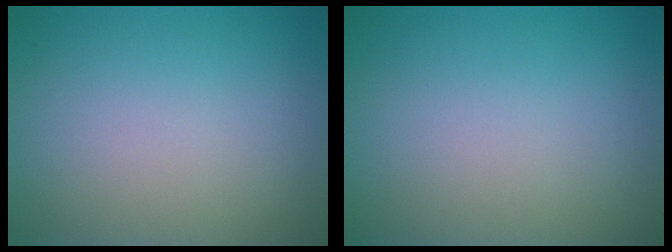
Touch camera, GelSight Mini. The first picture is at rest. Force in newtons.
{"total": 0.0}